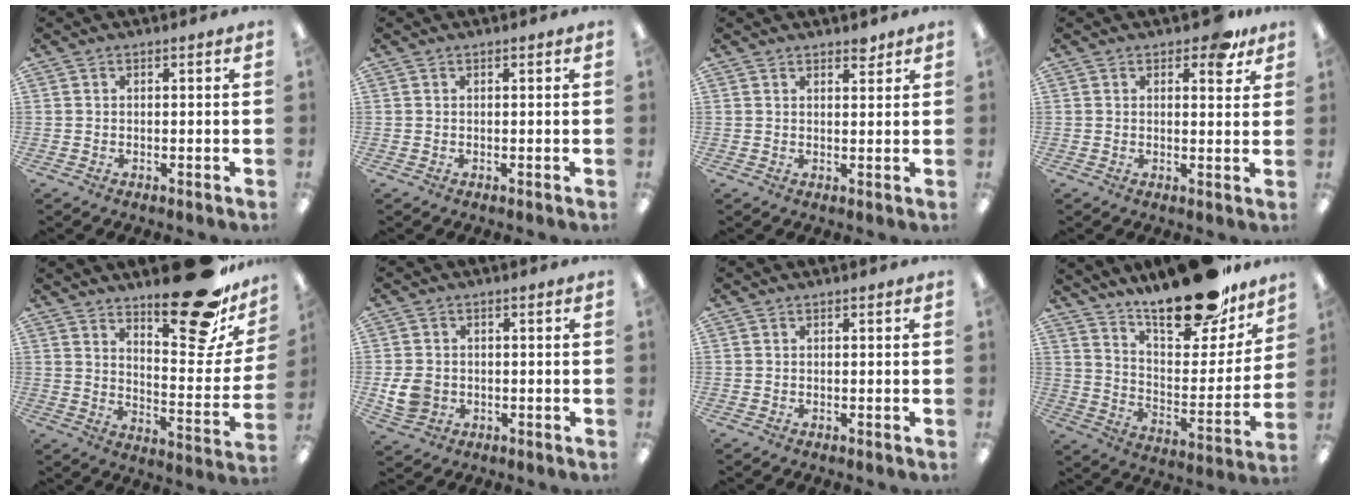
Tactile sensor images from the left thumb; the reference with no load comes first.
{"total": 0.0}
{"total": 2.4, "force": [2.1, 0.7, 0.7], "torque": [0.007, -0.016, 0.034]}
{"total": 6.1, "force": [4.0, 2.8, 3.6], "torque": [-0.034, -0.019, 0.064]}
{"total": 22.0, "force": [16.4, 7.0, 12.9], "torque": [-0.161, -0.122, 0.264]}
{"total": 5.9, "force": [-0.6, 5.1, 3.1], "torque": [-0.051, 0.003, -0.008]}
{"total": 0.0}
{"total": 23.9, "force": [18.8, 8.3, 12.2], "torque": [-0.173, -0.123, 0.316]}